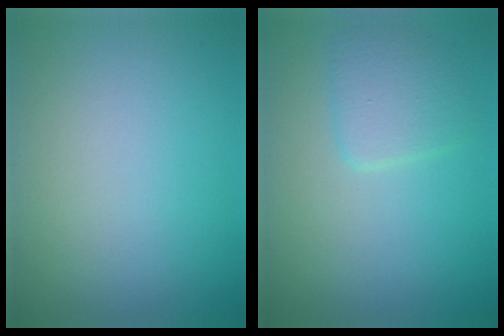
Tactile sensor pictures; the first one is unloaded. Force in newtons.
{"total": 2.3, "press": 2.3, "slide": 0.1}